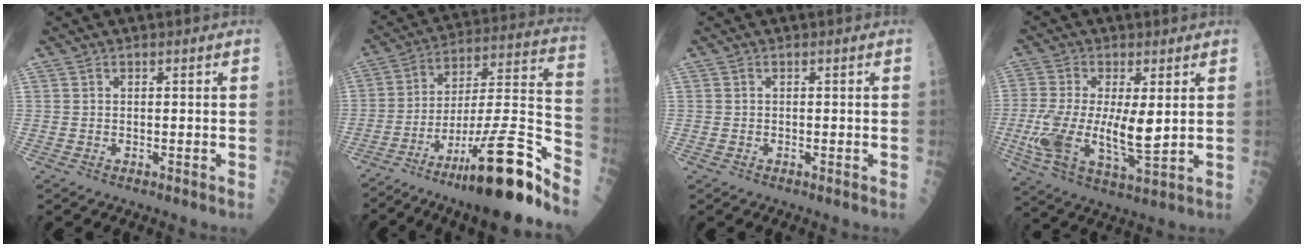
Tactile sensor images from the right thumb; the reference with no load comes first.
{"total": 24.3, "force": [-16.0, 2.5, 18.2], "torque": [-0.270, 0.074, -0.261]}
{"total": 0.0}
{"total": 14.3, "force": [0.0, 5.3, 13.3], "torque": [-0.275, -0.020, 0.005]}